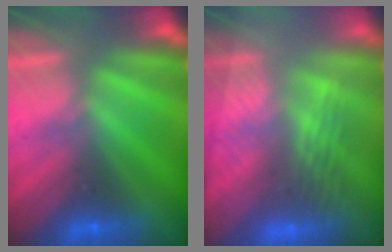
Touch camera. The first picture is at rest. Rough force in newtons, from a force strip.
{"total": 2.9}